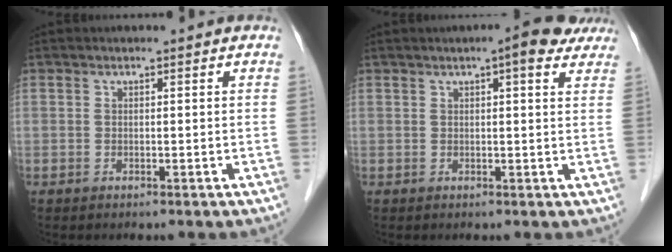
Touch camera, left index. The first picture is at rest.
{"total": 5.3, "force": [3.7, 1.1, 3.7], "torque": [-0.042, 0.012, 0.039]}